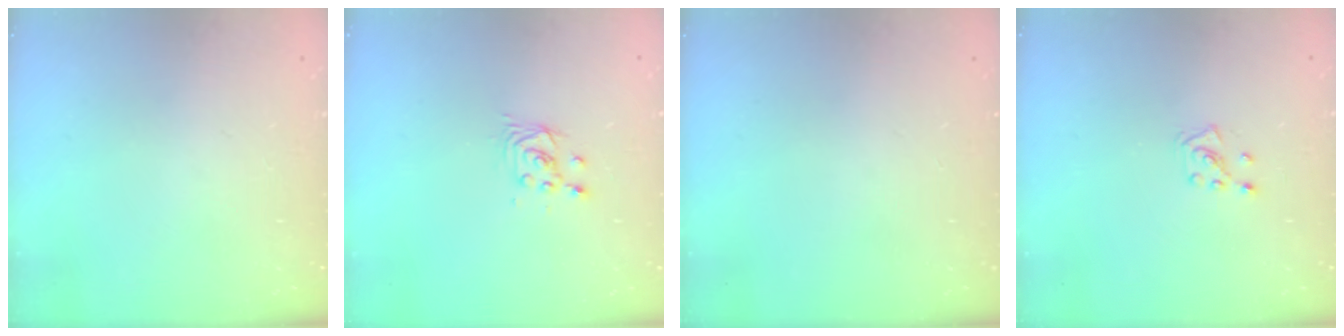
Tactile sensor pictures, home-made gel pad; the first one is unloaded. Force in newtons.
{"total": 2.6, "press": 2.6, "slide": 0.1}
{"total": 0.0}
{"total": 3.8, "press": 3.8, "slide": 0.4}